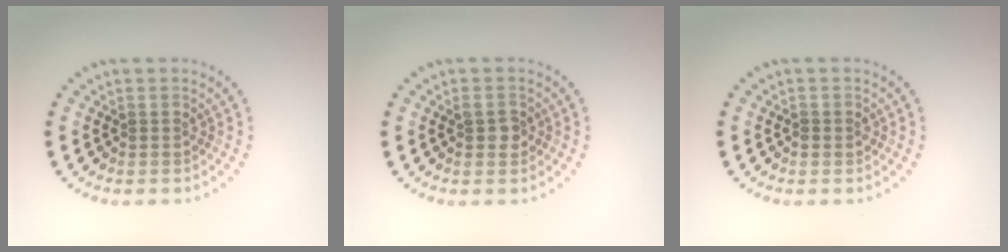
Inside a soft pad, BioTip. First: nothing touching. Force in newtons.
{"total": 1.4, "press": 1.4, "slide": 0.1}
{"total": 0.8, "press": 0.8, "slide": 0.0}